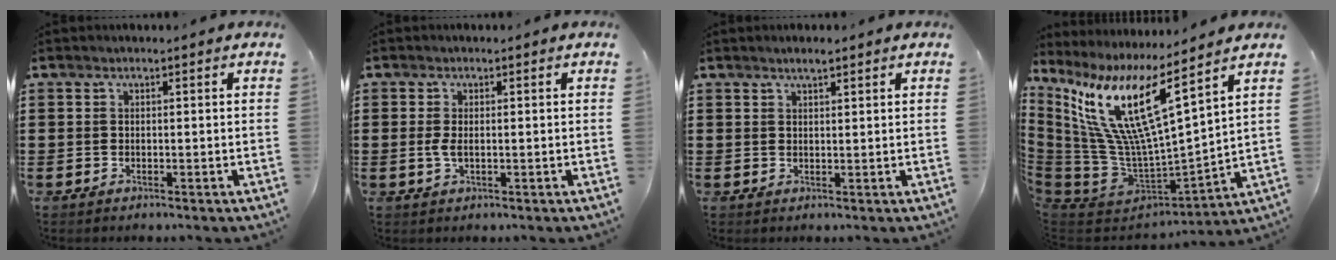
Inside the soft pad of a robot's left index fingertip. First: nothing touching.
{"total": 1.8, "force": [-0.2, 0.7, 1.7], "torque": [-0.047, -0.004, -0.008]}
{"total": 1.7, "force": [1.4, 0.2, 0.9], "torque": [-0.019, 0.002, 0.024]}
{"total": 14.6, "force": [7.7, 2.9, 12.0], "torque": [-0.280, -0.061, 0.119]}